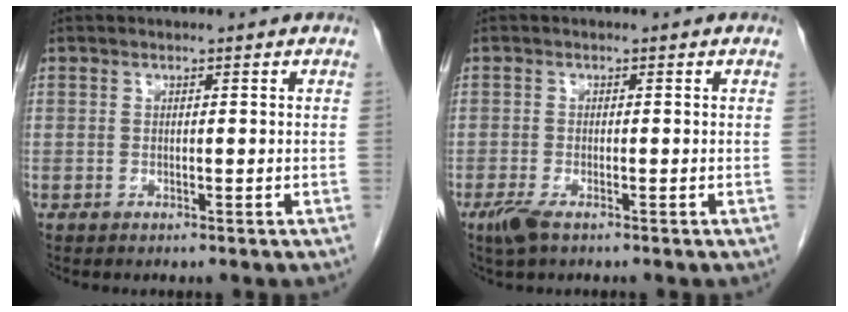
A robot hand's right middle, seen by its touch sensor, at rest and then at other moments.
{"total": 2.7, "force": [-1.7, 0.7, 2.0], "torque": [-0.047, -0.007, -0.034]}